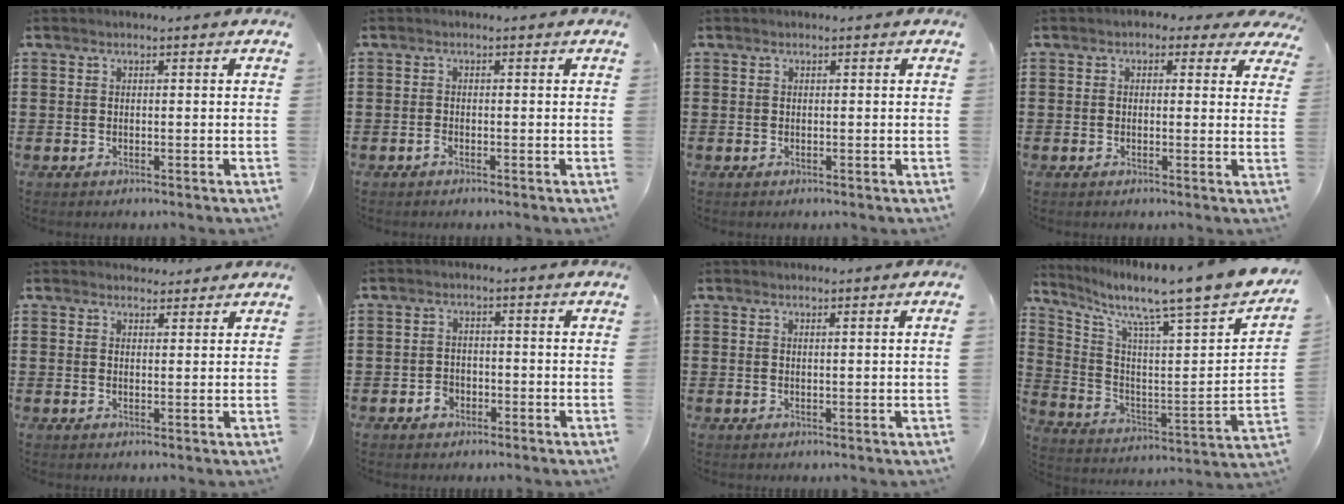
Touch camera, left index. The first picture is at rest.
{"total": 0.8, "force": [-0.6, 0.3, 0.4], "torque": [-0.011, -0.003, -0.011]}
{"total": 0.0}
{"total": 1.8, "force": [0.7, 1.4, 0.9], "torque": [-0.016, 0.007, 0.008]}
{"total": 2.2, "force": [2.1, 0.9, 0.0], "torque": [0.002, -0.003, 0.038]}
{"total": 2.2, "force": [-1.4, 1.7, 0.6], "torque": [-0.016, 0.001, -0.029]}
{"total": 1.1, "force": [0.6, -0.4, 0.8], "torque": [-0.016, -0.007, 0.010]}
{"total": 9.0, "force": [7.8, -0.3, 4.3], "torque": [-0.109, -0.083, 0.114]}